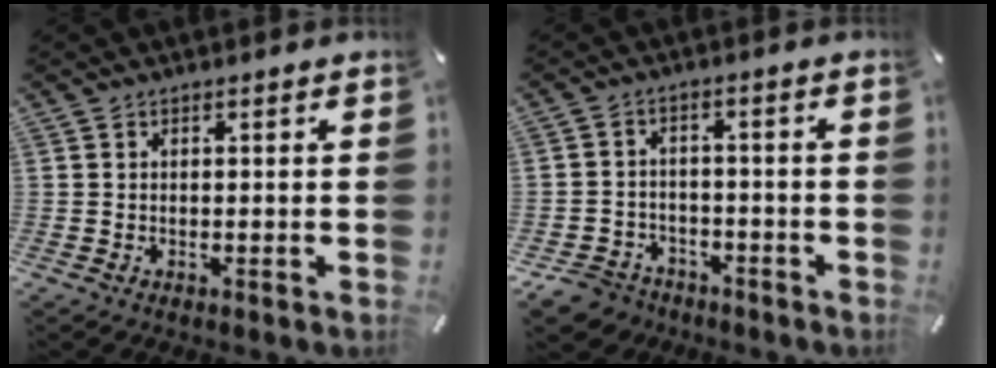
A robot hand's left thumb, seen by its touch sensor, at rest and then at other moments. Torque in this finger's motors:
{"motor_torque": [-0.73, 1.15, 0.42, 0.62, 0.07]}